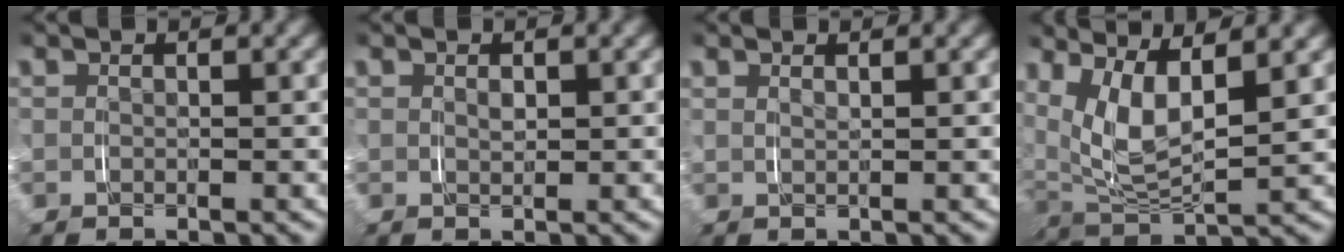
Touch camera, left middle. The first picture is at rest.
{"total": 0.8, "force": [0.3, 0.4, 0.6], "torque": [-0.011, -0.006, 0.009]}
{"total": 0.8, "force": [0.6, 0.0, 0.5], "torque": [-0.008, -0.002, 0.014]}
{"total": 6.8, "force": [2.3, 3.6, 5.2], "torque": [-0.118, -0.004, 0.042]}